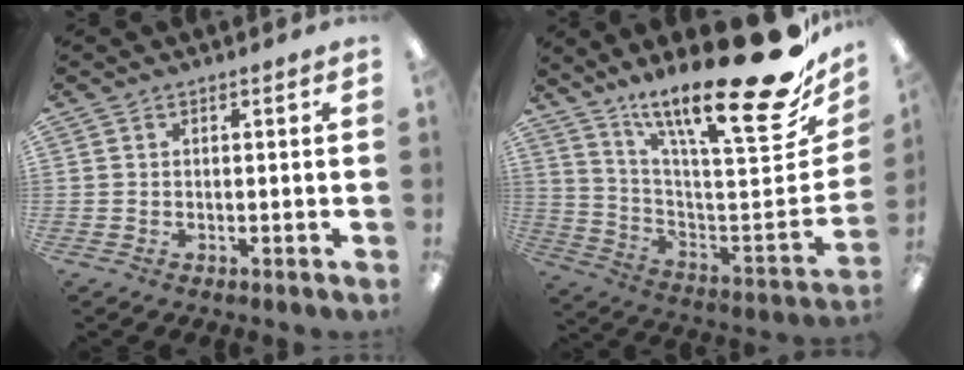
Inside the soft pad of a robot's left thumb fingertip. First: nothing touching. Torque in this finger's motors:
{"motor_torque": [0.62, 0.66, 1.32, -1.46, 0.39]}